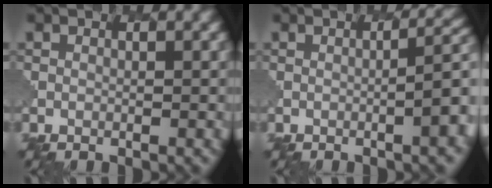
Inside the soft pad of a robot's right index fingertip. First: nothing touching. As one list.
[{"total": 5.4, "force": [-1.0, 1.5, 5.1], "torque": [-0.044, 0.015, -0.011]}]